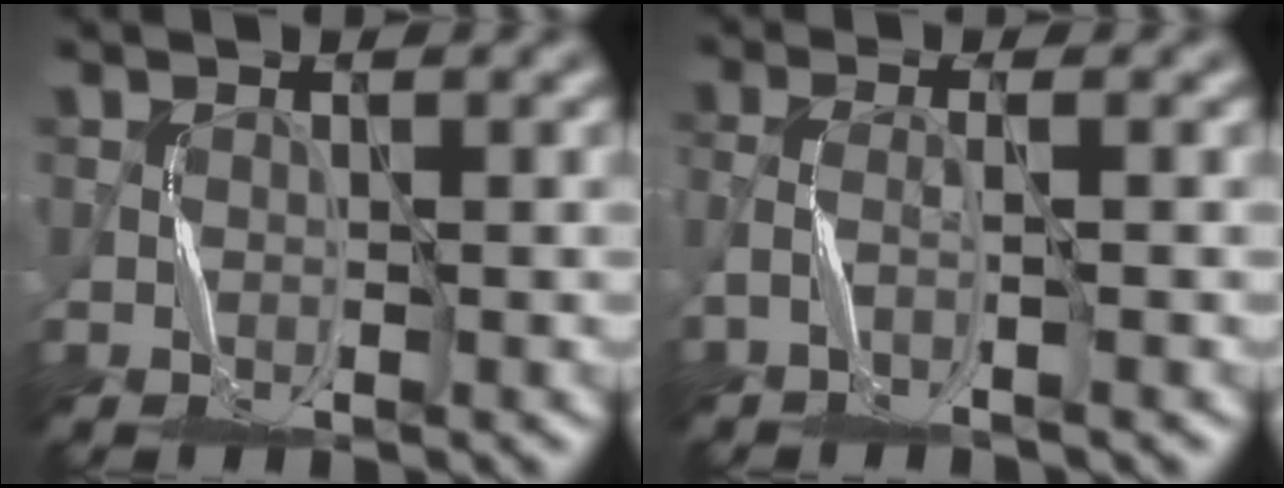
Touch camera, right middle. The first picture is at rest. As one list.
[{"total": 2.0, "force": [-1.1, 0.3, 1.7], "torque": [-0.038, -0.002, -0.033]}]